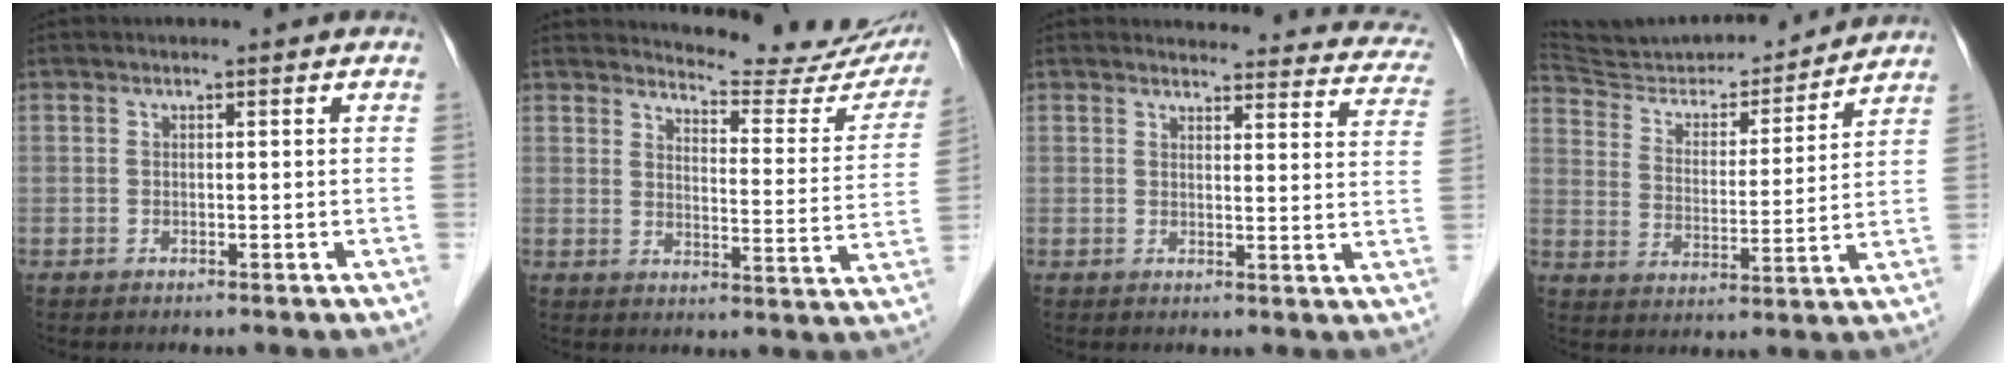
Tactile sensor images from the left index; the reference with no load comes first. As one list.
[{"total": 16.4, "force": [15.8, 2.5, 3.7], "torque": [-0.034, -0.076, 0.171]}, {"total": 18.9, "force": [17.9, 4.6, 3.7], "torque": [-0.013, -0.049, 0.171]}, {"total": 18.7, "force": [18.0, 3.4, 3.9], "torque": [-0.068, 0.001, 0.278]}]